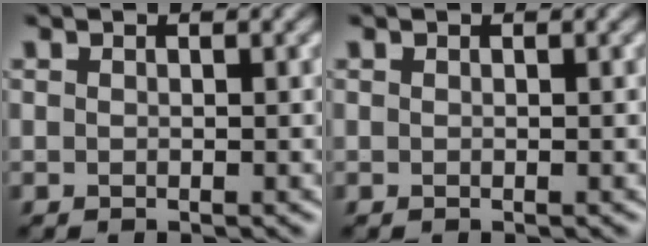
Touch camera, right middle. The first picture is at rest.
{"total": 0.0}